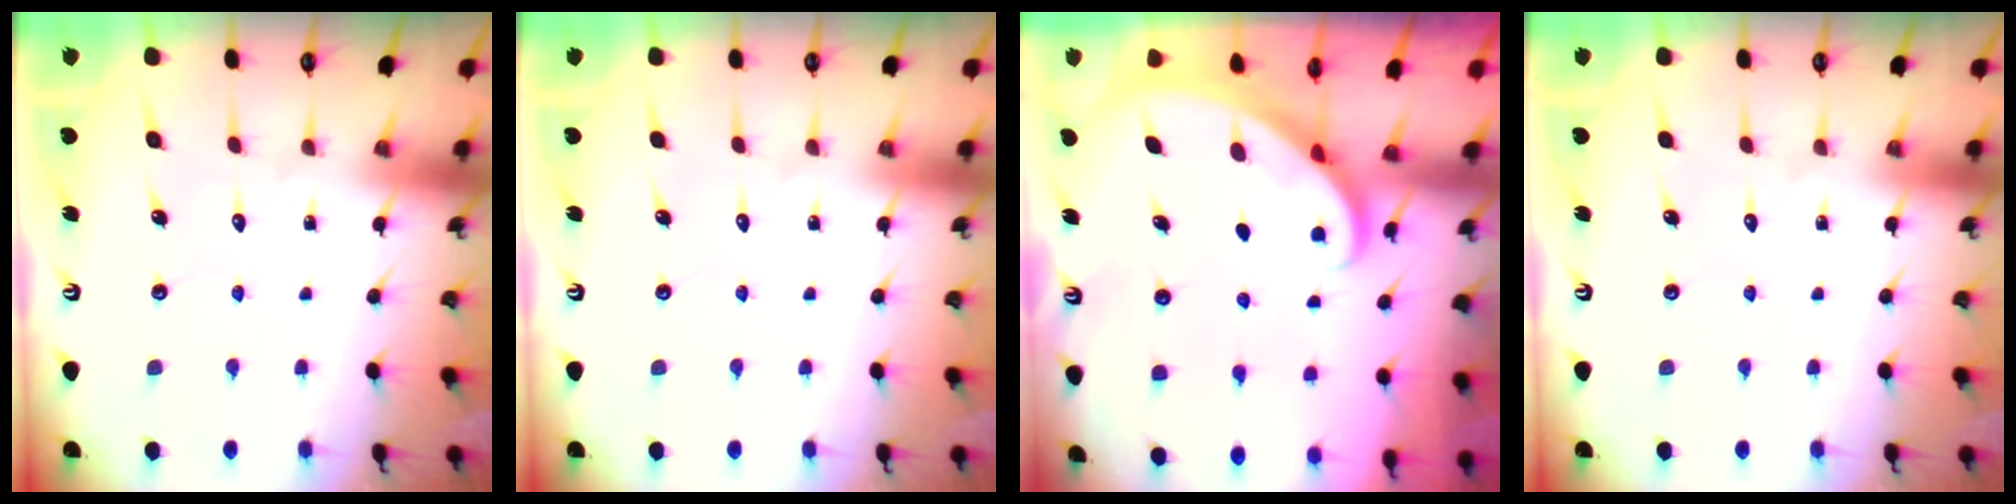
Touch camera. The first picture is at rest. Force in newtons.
{"total": 0.0}
{"total": 2.5, "press": 2.5, "slide": 0.3}
{"total": 0.0}